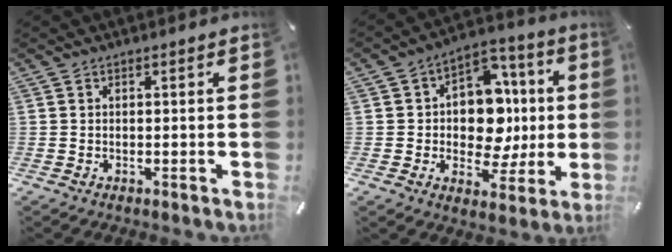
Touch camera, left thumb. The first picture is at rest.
{"total": 13.5, "force": [-0.7, 10.9, 7.9], "torque": [-0.105, -0.001, -0.004]}